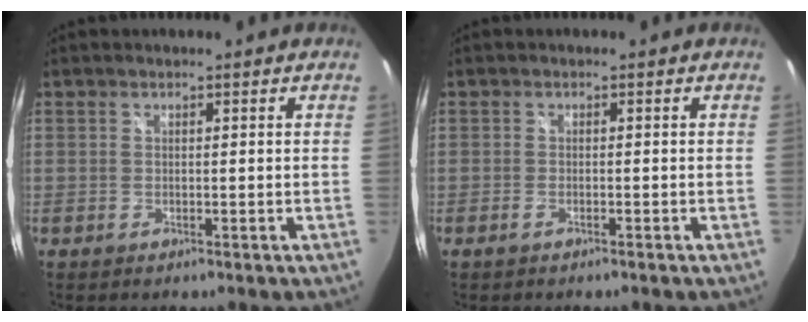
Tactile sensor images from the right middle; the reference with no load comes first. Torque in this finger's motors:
{"motor_torque": [-0.15, -0.16, -0.01, -0.01]}